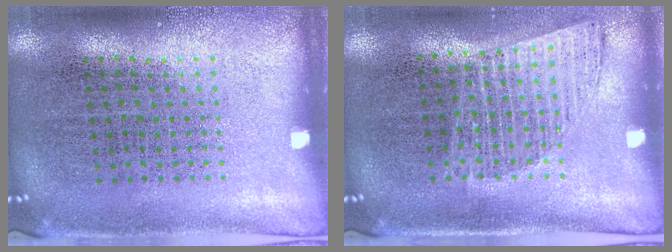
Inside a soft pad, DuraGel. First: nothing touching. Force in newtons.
{"total": 1.0, "press": 1.0, "slide": 0.1}